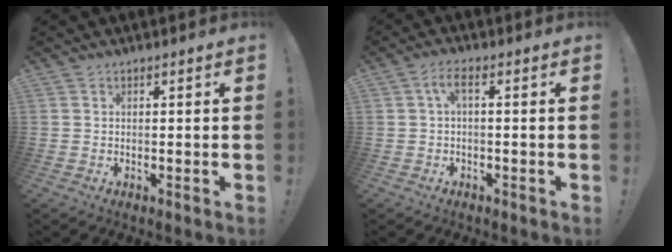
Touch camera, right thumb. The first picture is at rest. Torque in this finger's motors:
{"motor_torque": [-0.06, -0.46, -0.02, 0.50, 0.03]}